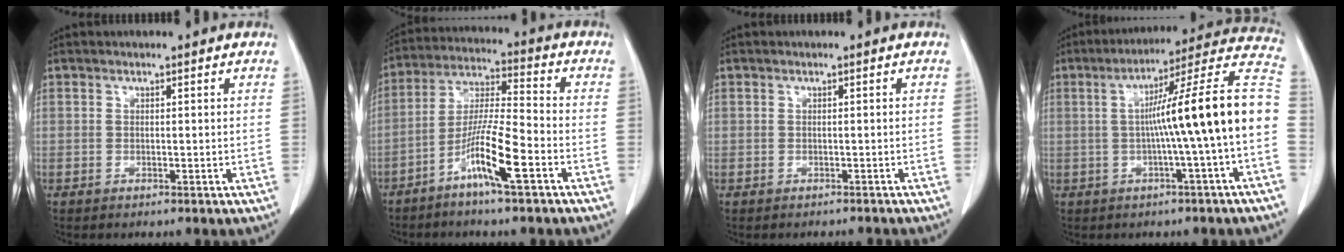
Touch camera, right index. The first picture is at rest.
{"total": 10.2, "force": [-5.1, 0.1, 8.8], "torque": [-0.171, 0.002, -0.100]}
{"total": 2.1, "force": [-1.7, 1.2, 0.0], "torque": [0.002, 0.003, -0.026]}
{"total": 16.7, "force": [-1.1, -1.2, 16.6], "torque": [-0.235, 0.035, -0.026]}